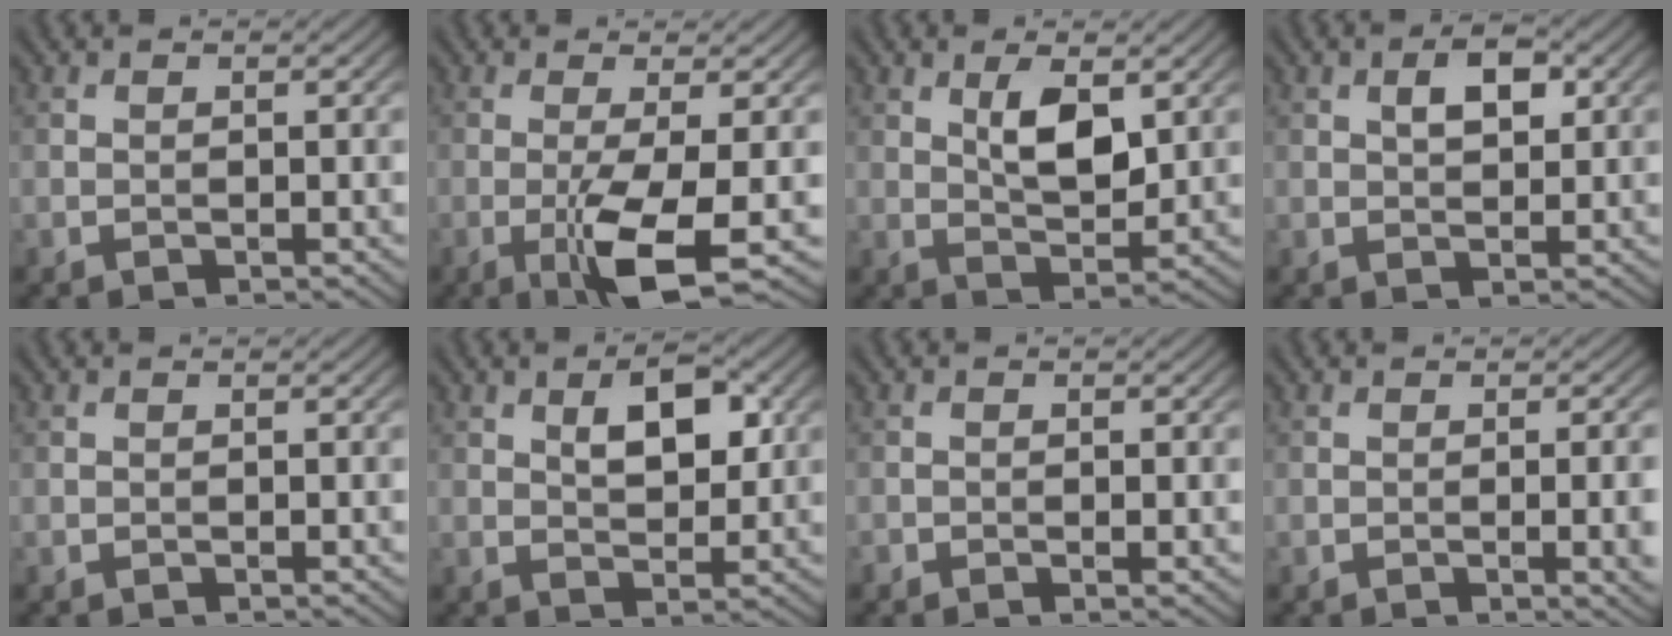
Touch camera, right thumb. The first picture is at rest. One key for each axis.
{"total": 6.6, "fx": -1.9, "fy": 0.9, "fz": 6.2, "tx": -0.116, "ty": 0.003, "tz": -0.038}
{"total": 5.8, "fx": 2.1, "fy": 2.6, "fz": 4.8, "tx": -0.091, "ty": -0.006, "tz": 0.040}
{"total": 3.6, "fx": 1.3, "fy": 1.9, "fz": 2.9, "tx": -0.049, "ty": 0.005, "tz": 0.021}
{"total": 0.0}
{"total": 6.2, "fx": 2.1, "fy": 3.1, "fz": 5.0, "tx": -0.082, "ty": 0.001, "tz": 0.034}
{"total": 0.9, "fx": -0.4, "fy": 0.3, "fz": 0.7, "tx": -0.013, "ty": -0.002, "tz": -0.007}
{"total": 4.1, "fx": -0.6, "fy": 1.0, "fz": 4.0, "tx": -0.056, "ty": -0.002, "tz": -0.006}